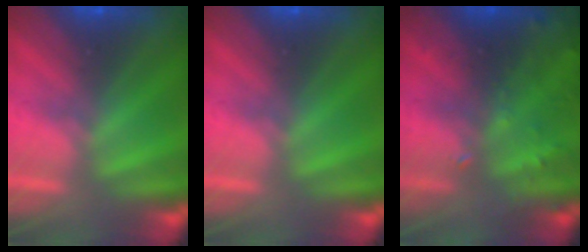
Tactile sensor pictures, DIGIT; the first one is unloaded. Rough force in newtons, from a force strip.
{"total": 0.0}
{"total": 6.5}